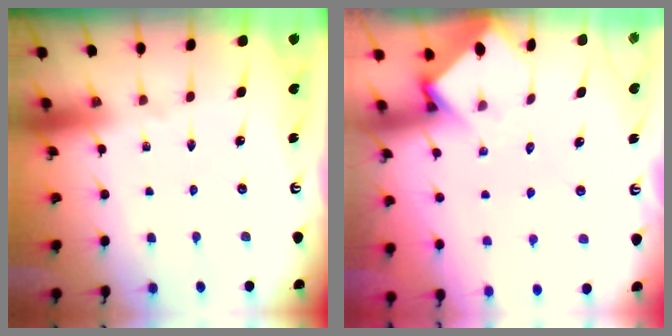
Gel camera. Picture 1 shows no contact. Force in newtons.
{"total": 3.7, "press": 3.7, "slide": 0.3}